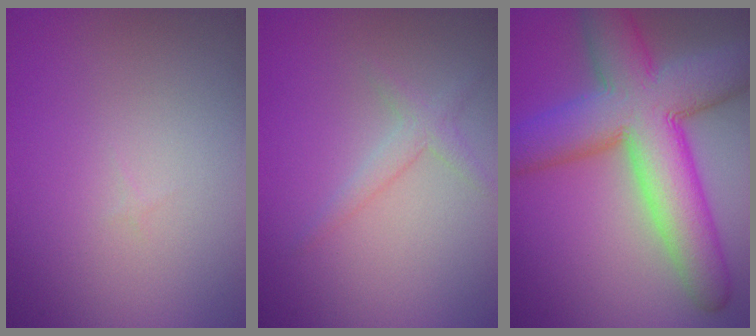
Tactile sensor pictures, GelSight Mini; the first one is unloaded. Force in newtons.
{"total": 1.3, "press": 1.3, "slide": 0.1}
{"total": 11.6, "press": 11.6, "slide": 0.4}